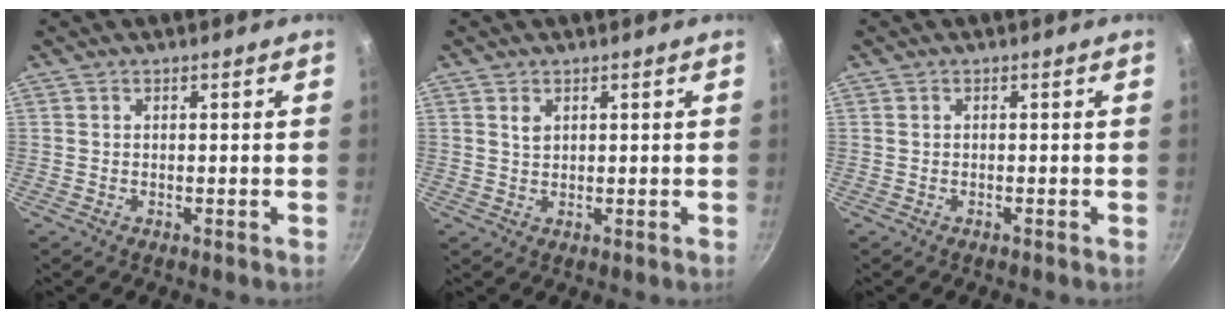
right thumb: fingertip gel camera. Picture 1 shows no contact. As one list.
[{"total": 1.8, "force": [0.9, 1.1, 1.0], "torque": [-0.017, -0.002, 0.019]}, {"total": 0.0}]